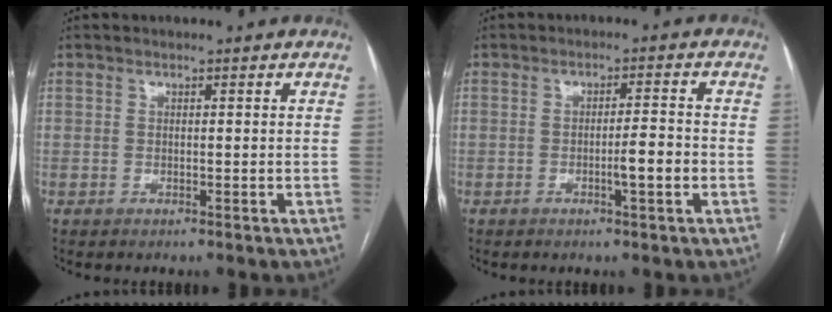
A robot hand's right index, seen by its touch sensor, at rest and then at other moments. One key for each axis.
{"total": 3.9, "fx": -1.3, "fy": 0.2, "fz": 3.7, "tx": -0.057, "ty": 0.001, "tz": -0.016}